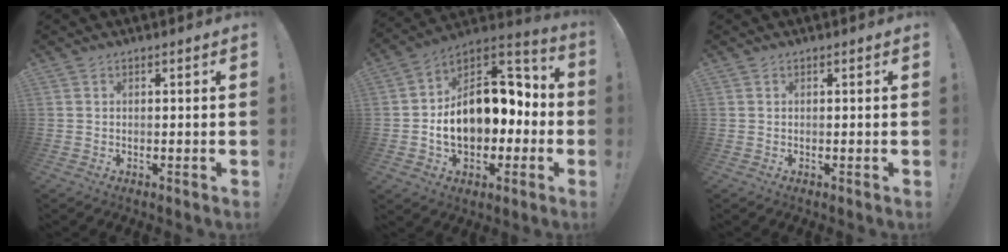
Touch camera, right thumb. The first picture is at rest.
{"total": 19.4, "force": [-1.0, 13.1, 14.2], "torque": [-0.195, 0.009, -0.004]}
{"total": 0.0}